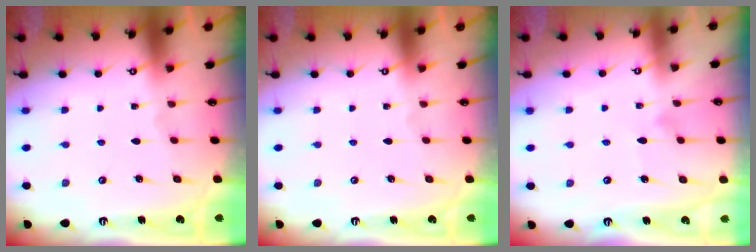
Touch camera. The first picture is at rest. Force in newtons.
{"total": 0.0}
{"total": 6.6, "press": 6.6, "slide": 0.3}